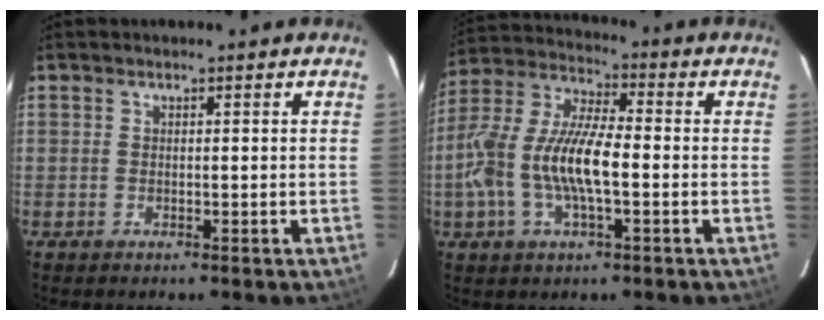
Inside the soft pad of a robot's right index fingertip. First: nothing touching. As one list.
[{"total": 14.8, "force": [-3.0, 5.1, 13.5], "torque": [-0.281, 0.003, -0.060]}]